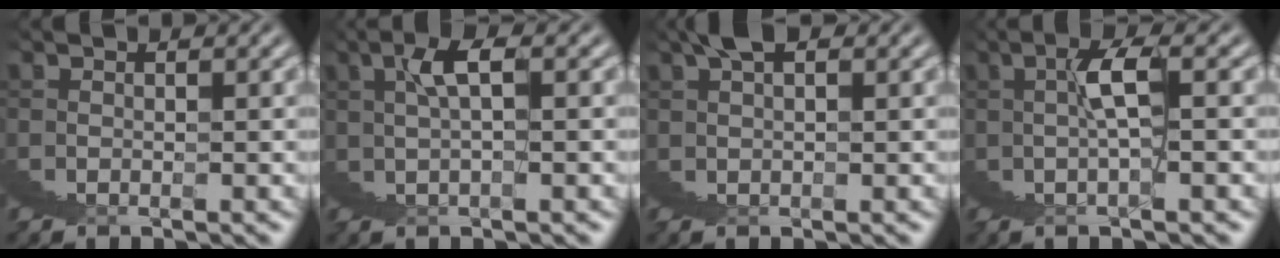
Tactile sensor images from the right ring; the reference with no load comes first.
{"total": 3.7, "force": [2.6, -0.1, 2.6], "torque": [-0.029, 0.025, 0.040]}
{"total": 3.7, "force": [2.2, 1.4, 2.7], "torque": [-0.038, 0.009, 0.031]}
{"total": 3.4, "force": [1.8, -0.8, 2.7], "torque": [-0.030, 0.028, 0.023]}